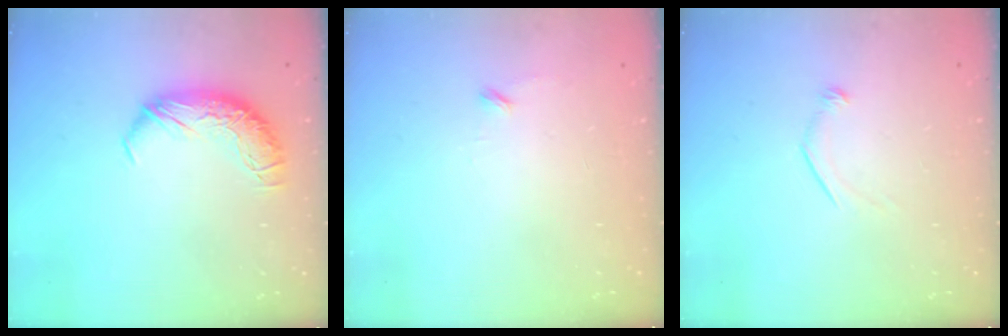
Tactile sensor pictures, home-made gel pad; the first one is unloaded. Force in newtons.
{"total": 8.3, "press": 8.2, "slide": 0.7}
{"total": 7.8, "press": 7.8, "slide": 0.6}